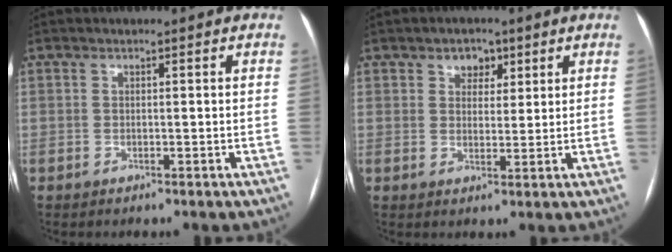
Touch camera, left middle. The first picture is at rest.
{"total": 3.5, "force": [2.1, 2.4, 1.5], "torque": [-0.017, 0.003, 0.032]}